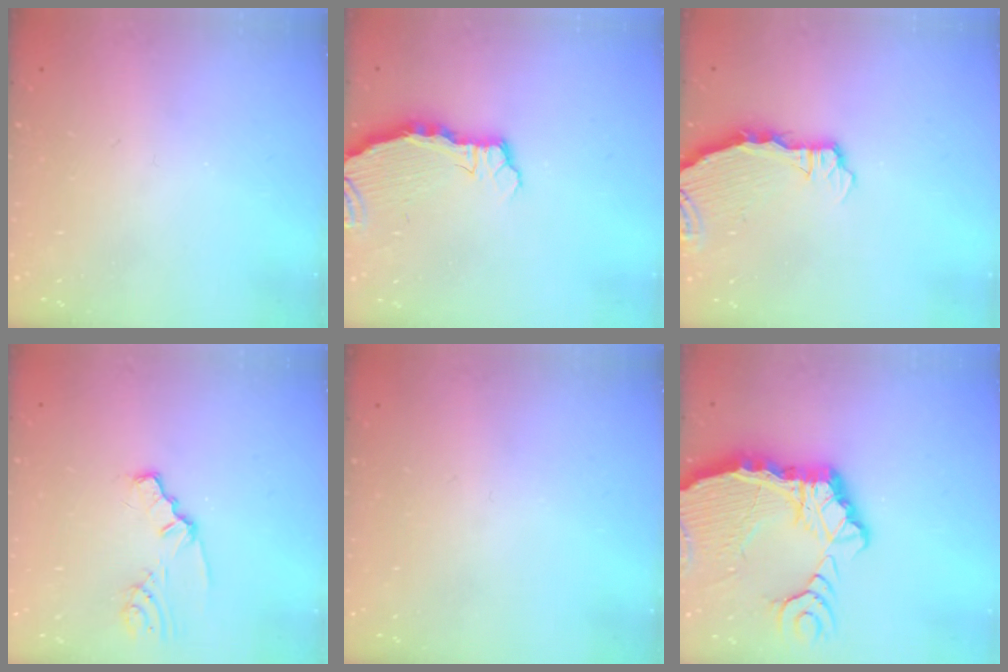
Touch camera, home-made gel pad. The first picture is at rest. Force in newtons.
{"total": 4.4, "press": 4.4, "slide": 0.4}
{"total": 4.8, "press": 4.7, "slide": 0.7}
{"total": 2.4, "press": 2.4, "slide": 0.2}
{"total": 0.0}
{"total": 13.4, "press": 13.3, "slide": 1.6}